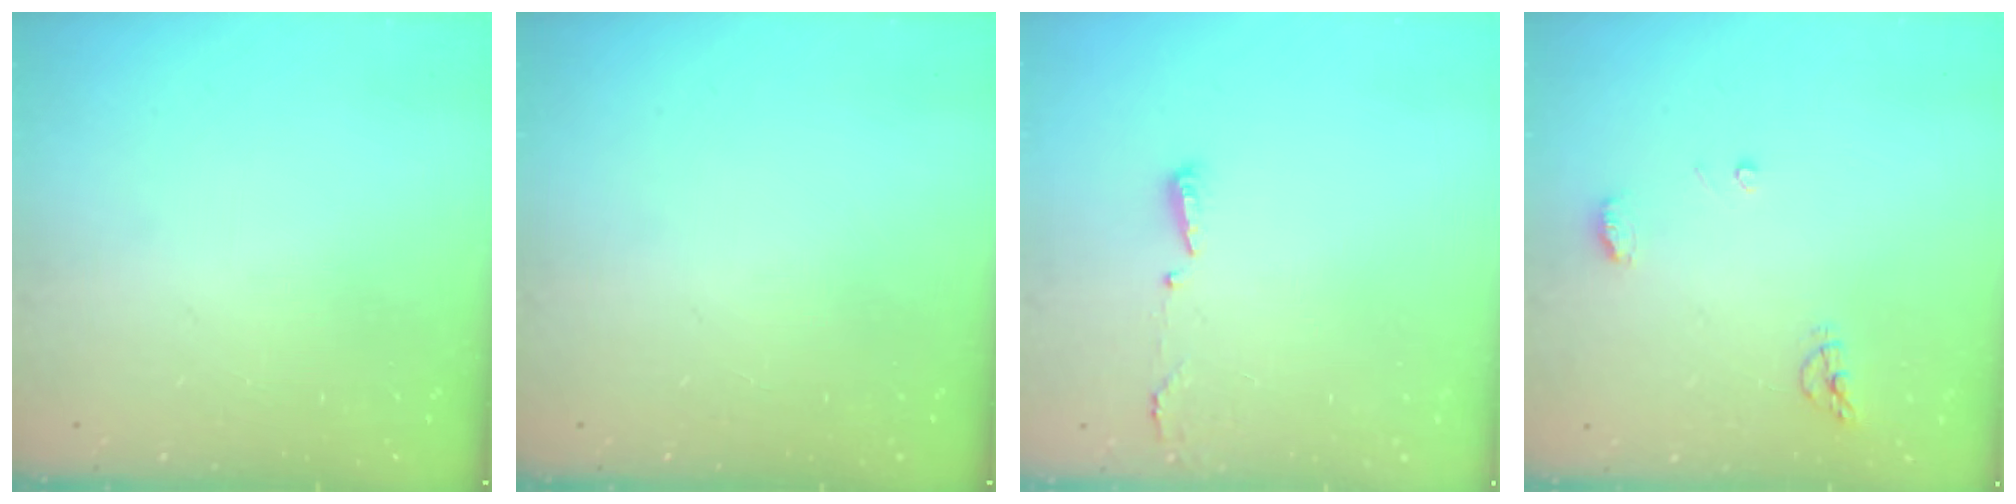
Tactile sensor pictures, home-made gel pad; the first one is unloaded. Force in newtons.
{"total": 0.0}
{"total": 2.9, "press": 2.8, "slide": 0.6}
{"total": 6.3, "press": 6.3, "slide": 0.7}